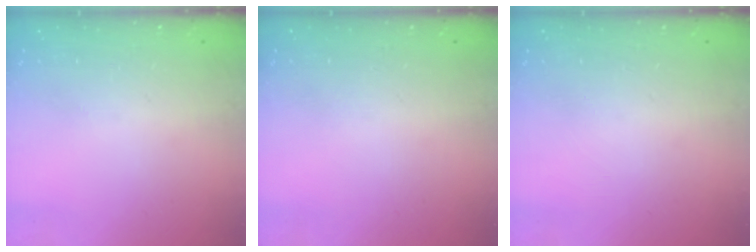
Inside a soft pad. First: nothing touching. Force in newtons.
{"total": 0.0}
{"total": 0.0}